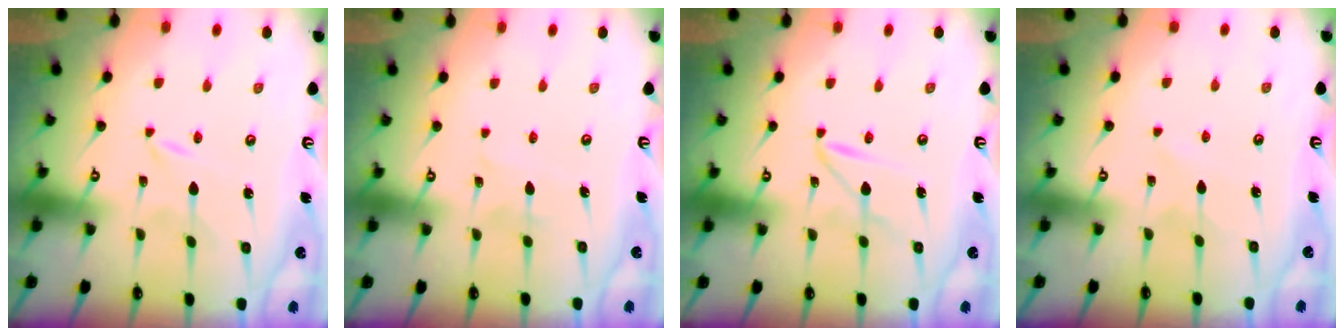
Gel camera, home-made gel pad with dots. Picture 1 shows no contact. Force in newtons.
{"total": 2.6, "press": 2.6, "slide": 0.2}
{"total": 2.9, "press": 2.9, "slide": 0.2}
{"total": 2.7, "press": 2.7, "slide": 0.3}